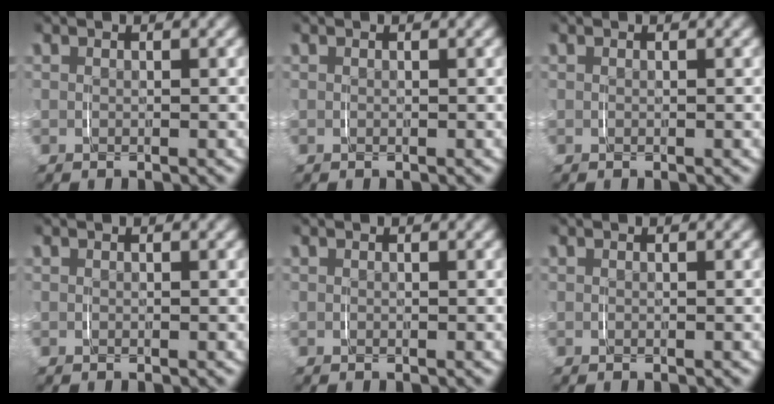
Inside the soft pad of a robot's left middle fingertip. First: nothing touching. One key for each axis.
{"total": 0.0}
{"total": 0.0}
{"total": 0.0}
{"total": 0.0}
{"total": 0.0}